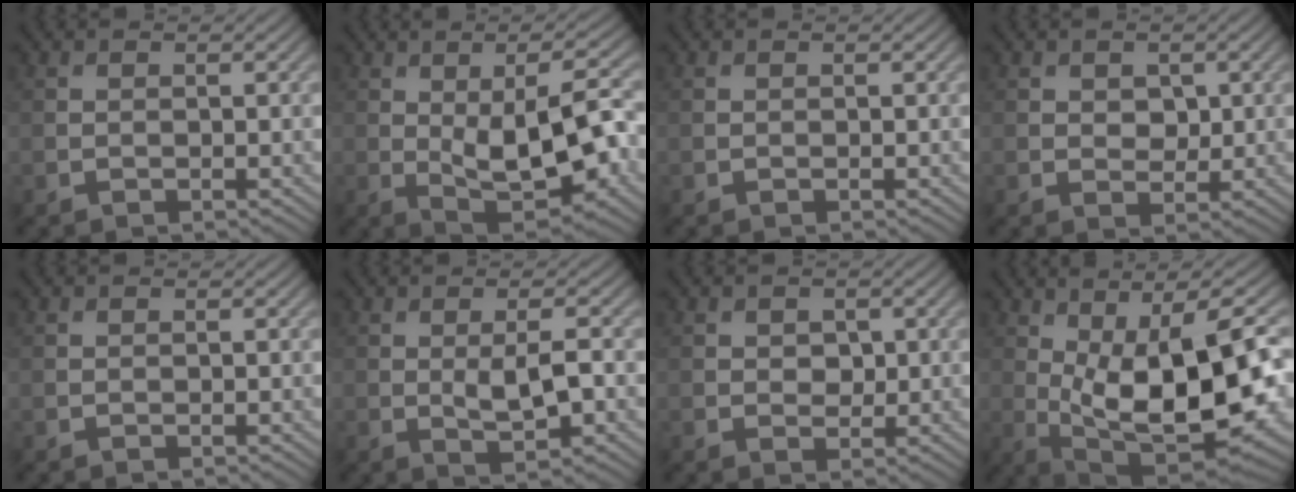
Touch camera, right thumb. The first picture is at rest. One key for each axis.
{"total": 11.4, "fx": -1.0, "fy": 4.9, "fz": 10.2, "tx": -0.171, "ty": -0.004, "tz": -0.013}
{"total": 0.0}
{"total": 2.1, "fx": 0.7, "fy": 1.6, "fz": 1.3, "tx": -0.025, "ty": -0.006, "tz": 0.010}
{"total": 0.0}
{"total": 4.5, "fx": -0.2, "fy": 1.6, "fz": 4.3, "tx": -0.082, "ty": -0.004, "tz": -0.002}
{"total": 1.7, "fx": 0.4, "fy": 1.4, "fz": 1.0, "tx": -0.019, "ty": -0.006, "tz": 0.005}
{"total": 16.1, "fx": 0.0, "fy": 6.4, "fz": 14.8, "tx": -0.250, "ty": -0.004, "tz": 0.020}